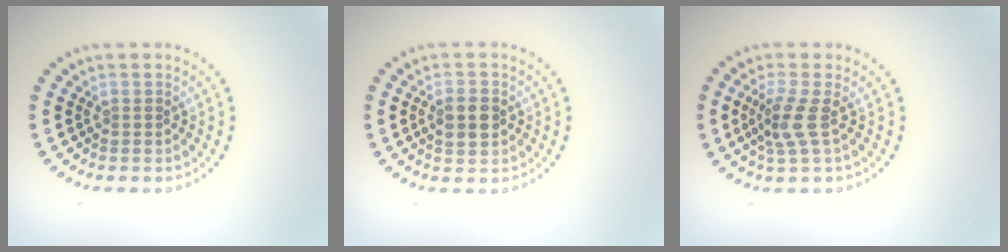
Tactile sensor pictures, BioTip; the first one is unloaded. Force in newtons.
{"total": 2.9, "press": 2.9, "slide": 0.1}
{"total": 2.6, "press": 2.0, "slide": 1.5}